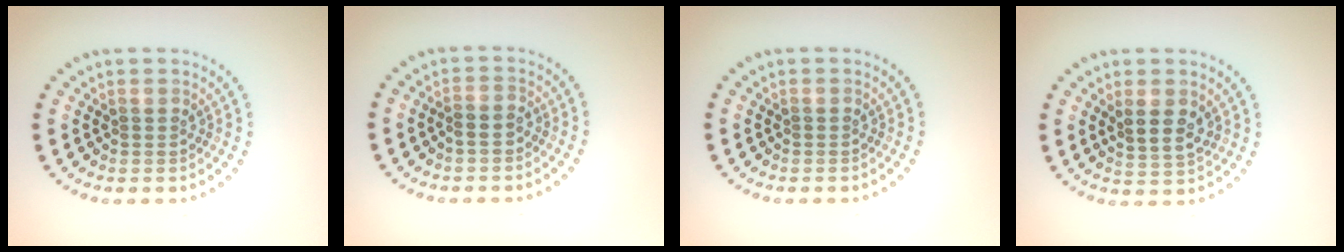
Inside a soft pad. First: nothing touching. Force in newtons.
{"total": 0.9, "press": 0.8, "slide": 0.5}
{"total": 0.0}
{"total": 2.7, "press": 2.5, "slide": 1.1}